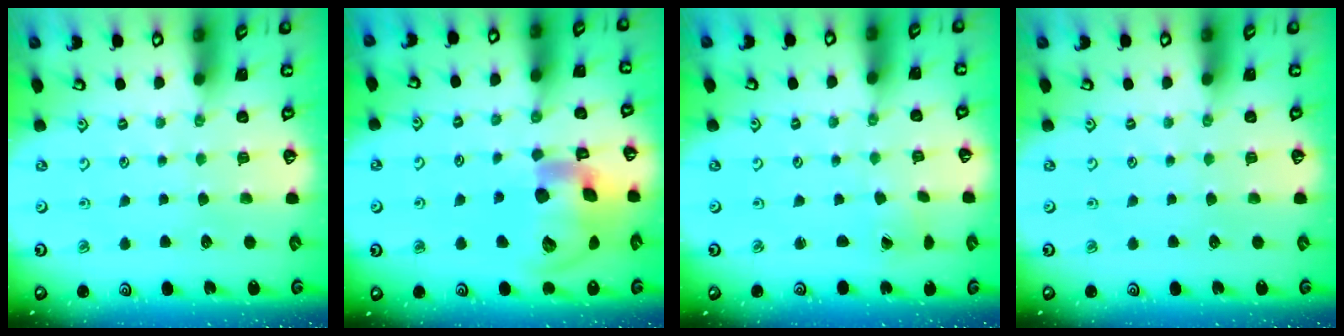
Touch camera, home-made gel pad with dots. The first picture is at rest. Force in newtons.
{"total": 20.7, "press": 20.4, "slide": 3.4}
{"total": 0.8, "press": 0.8, "slide": 0.0}
{"total": 0.0}